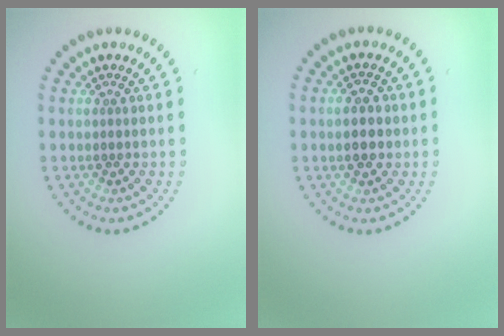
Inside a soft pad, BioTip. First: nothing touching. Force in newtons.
{"total": 3.1, "press": 3.1, "slide": 0.1}